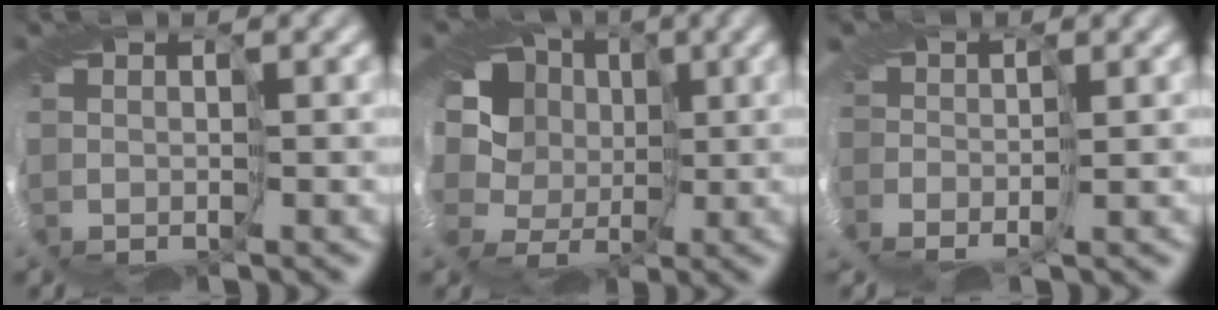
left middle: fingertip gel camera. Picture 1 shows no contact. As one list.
[{"total": 11.9, "force": [-0.8, 10.3, 6.0], "torque": [-0.106, 0.016, -0.043]}, {"total": 3.5, "force": [-1.3, 2.5, 2.1], "torque": [-0.047, 0.000, -0.018]}]